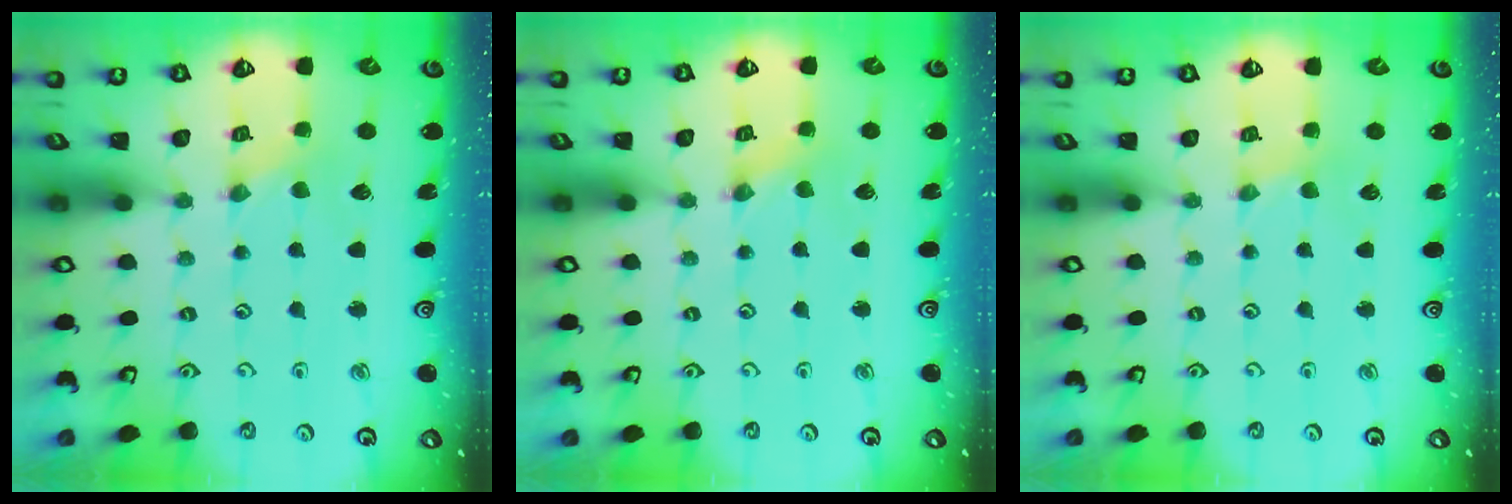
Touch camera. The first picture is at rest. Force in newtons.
{"total": 0.0}
{"total": 1.2, "press": 1.2, "slide": 0.2}